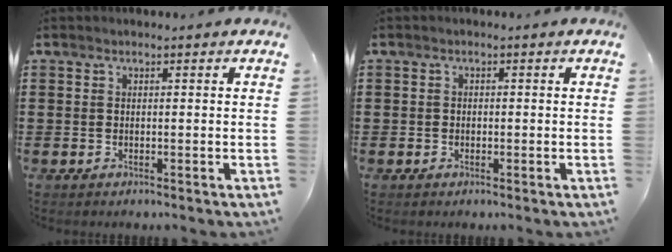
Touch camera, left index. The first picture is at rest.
{"total": 0.8, "force": [-0.4, 0.6, 0.2], "torque": [-0.007, 0.002, -0.008]}